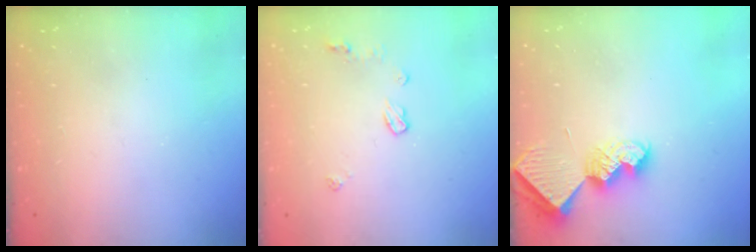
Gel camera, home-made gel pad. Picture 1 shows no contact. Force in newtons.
{"total": 6.5, "press": 6.5, "slide": 0.2}
{"total": 9.8, "press": 9.7, "slide": 0.8}